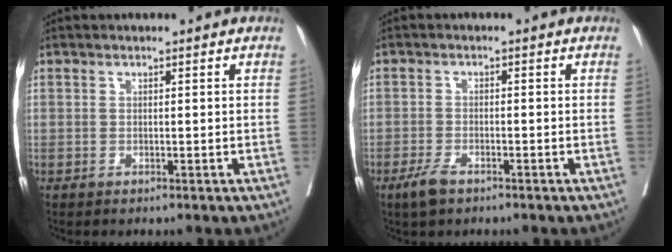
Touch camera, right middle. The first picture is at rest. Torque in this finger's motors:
{"motor_torque": [0.43, -0.34, 0.12, 0.04]}